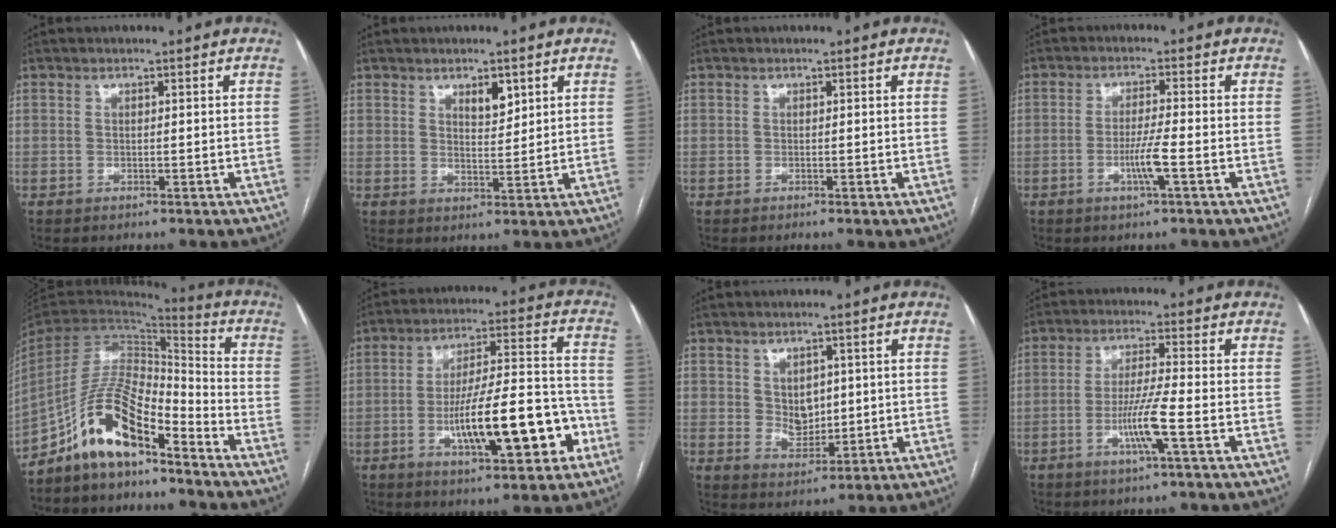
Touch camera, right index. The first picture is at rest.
{"total": 3.5, "force": [2.0, 1.4, 2.4], "torque": [-0.038, -0.002, 0.037]}
{"total": 0.0}
{"total": 4.2, "force": [-1.5, -0.5, 3.9], "torque": [-0.073, -0.006, -0.028]}
{"total": 13.6, "force": [-10.3, 3.1, 8.3], "torque": [-0.158, 0.026, -0.186]}
{"total": 15.9, "force": [-5.5, 3.5, 14.5], "torque": [-0.240, 0.017, -0.078]}
{"total": 4.7, "force": [1.0, 3.3, 3.1], "torque": [-0.050, -0.002, 0.030]}
{"total": 6.5, "force": [-2.4, -0.6, 6.0], "torque": [-0.116, -0.007, -0.044]}